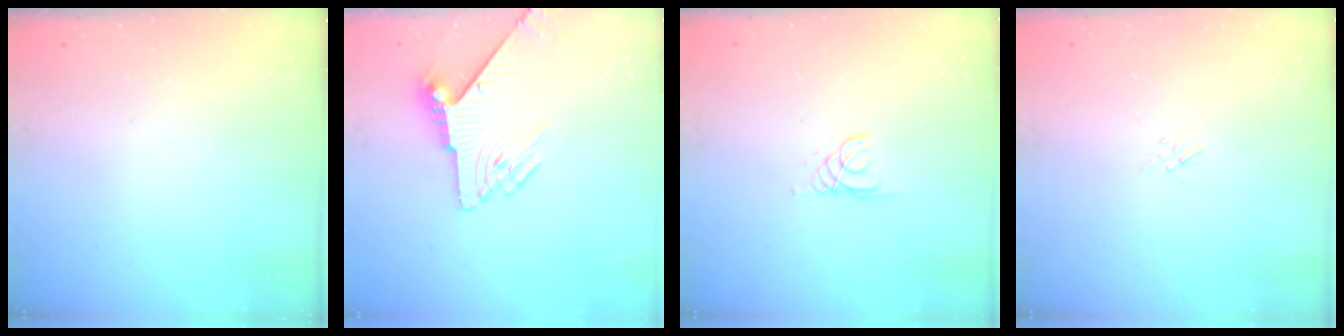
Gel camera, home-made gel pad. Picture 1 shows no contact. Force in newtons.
{"total": 6.7, "press": 6.6, "slide": 1.0}
{"total": 1.1, "press": 1.1, "slide": 0.1}
{"total": 1.0, "press": 0.9, "slide": 0.4}